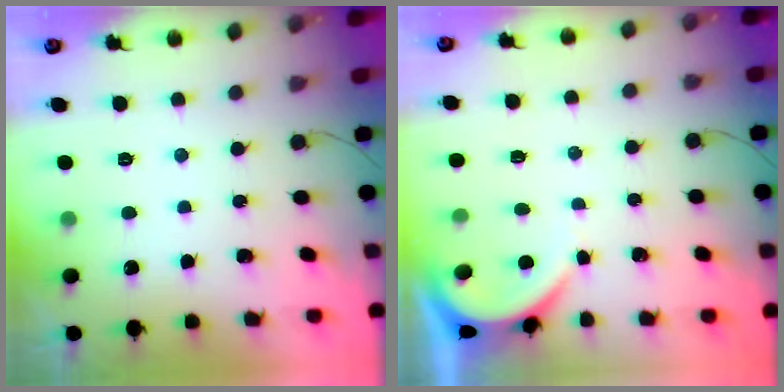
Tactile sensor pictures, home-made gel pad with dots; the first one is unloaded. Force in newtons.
{"total": 2.9, "press": 2.8, "slide": 0.3}